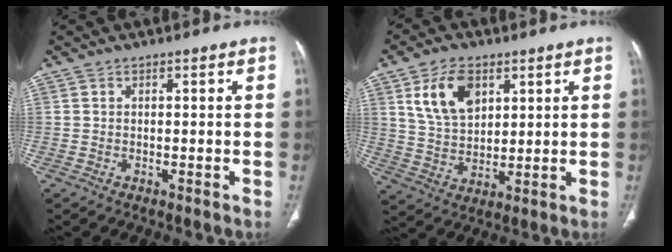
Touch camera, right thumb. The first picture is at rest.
{"total": 10.9, "force": [4.8, 6.8, 7.0], "torque": [-0.109, -0.017, 0.097]}